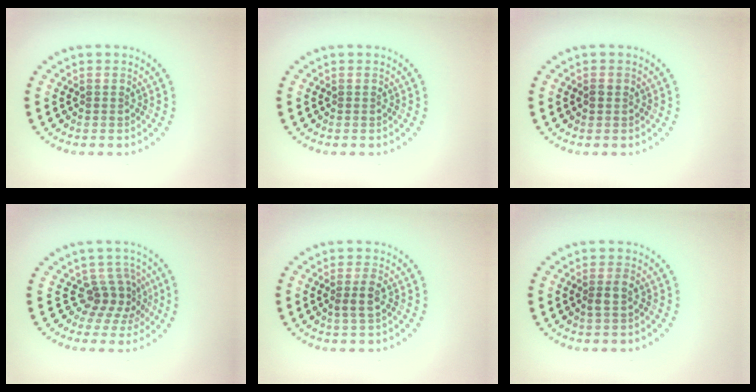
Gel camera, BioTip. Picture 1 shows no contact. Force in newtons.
{"total": 0.0}
{"total": 0.9, "press": 0.8, "slide": 0.1}
{"total": 3.0, "press": 1.9, "slide": 2.3}
{"total": 1.7, "press": 1.5, "slide": 0.7}
{"total": 1.3, "press": 1.2, "slide": 0.5}